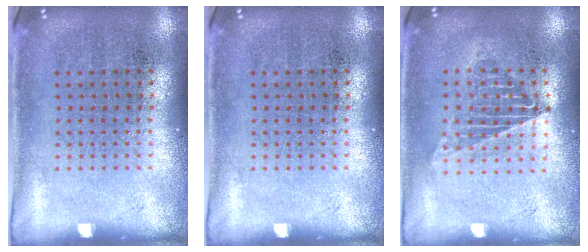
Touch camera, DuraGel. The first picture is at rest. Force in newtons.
{"total": 0.0}
{"total": 1.3, "press": 1.2, "slide": 0.5}